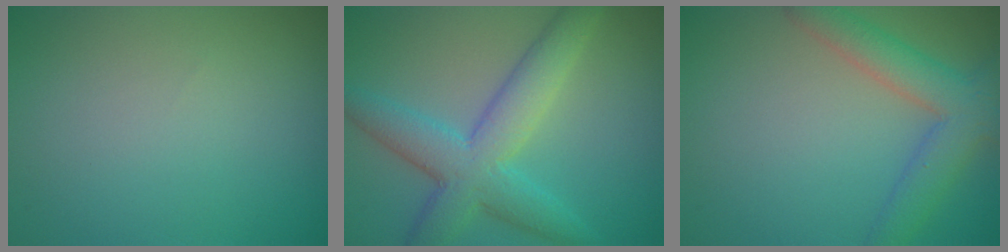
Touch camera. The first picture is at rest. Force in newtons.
{"total": 6.4, "press": 6.4, "slide": 0.1}
{"total": 4.7, "press": 4.7, "slide": 0.1}